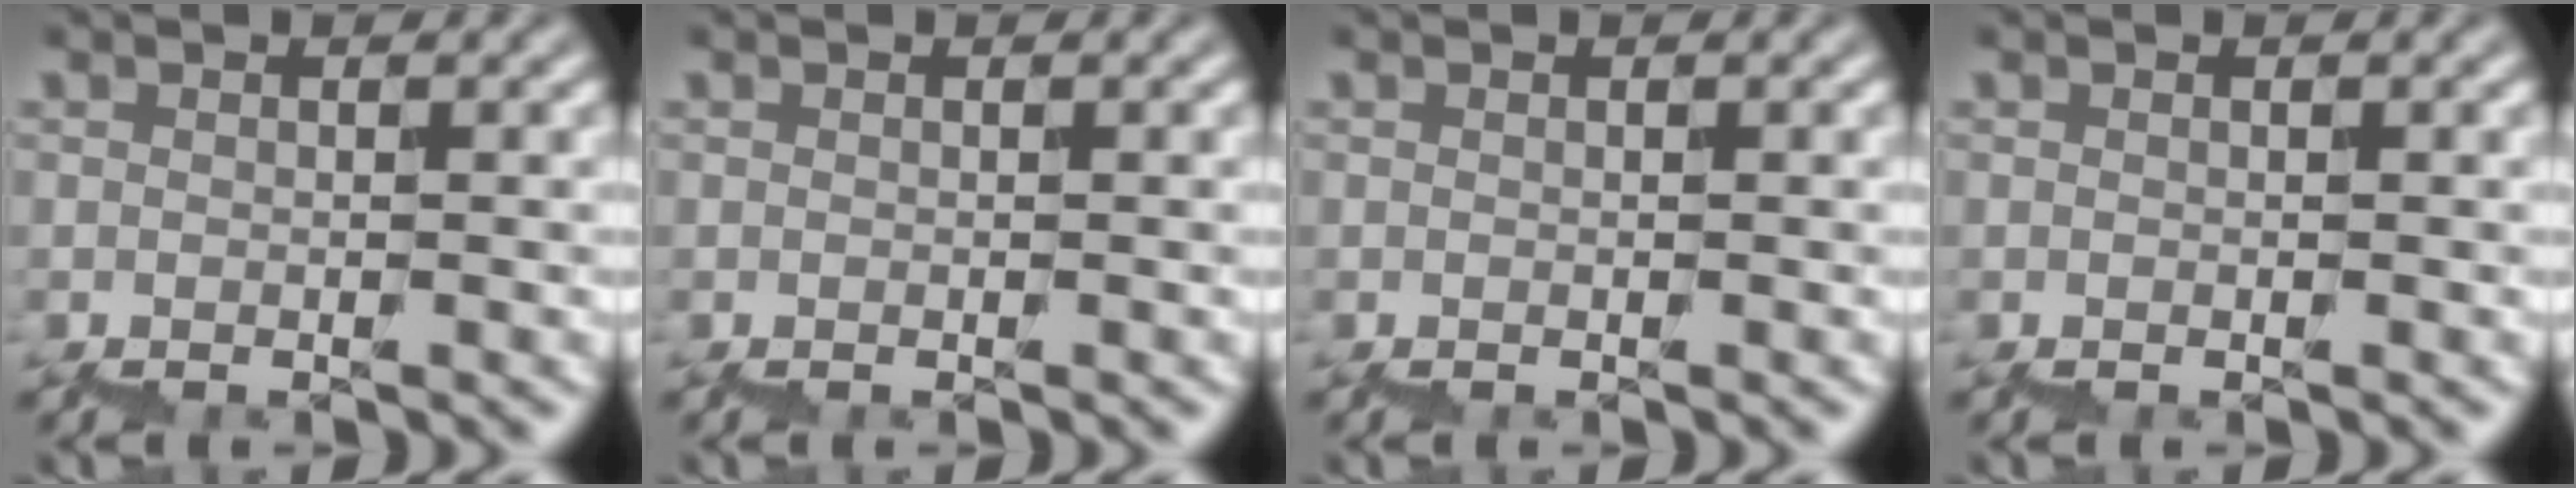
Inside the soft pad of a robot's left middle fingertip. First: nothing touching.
{"total": 0.0}
{"total": 0.0}
{"total": 0.0}